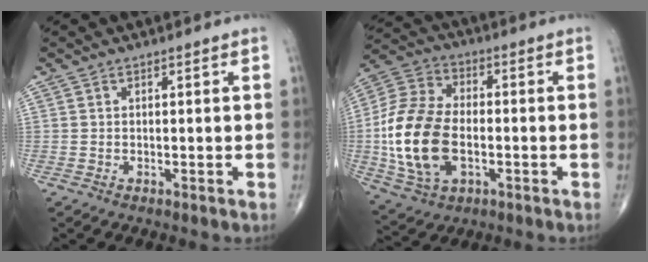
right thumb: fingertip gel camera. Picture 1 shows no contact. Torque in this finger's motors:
{"motor_torque": [-0.05, 0.70, 1.23, 0.38, 0.53]}